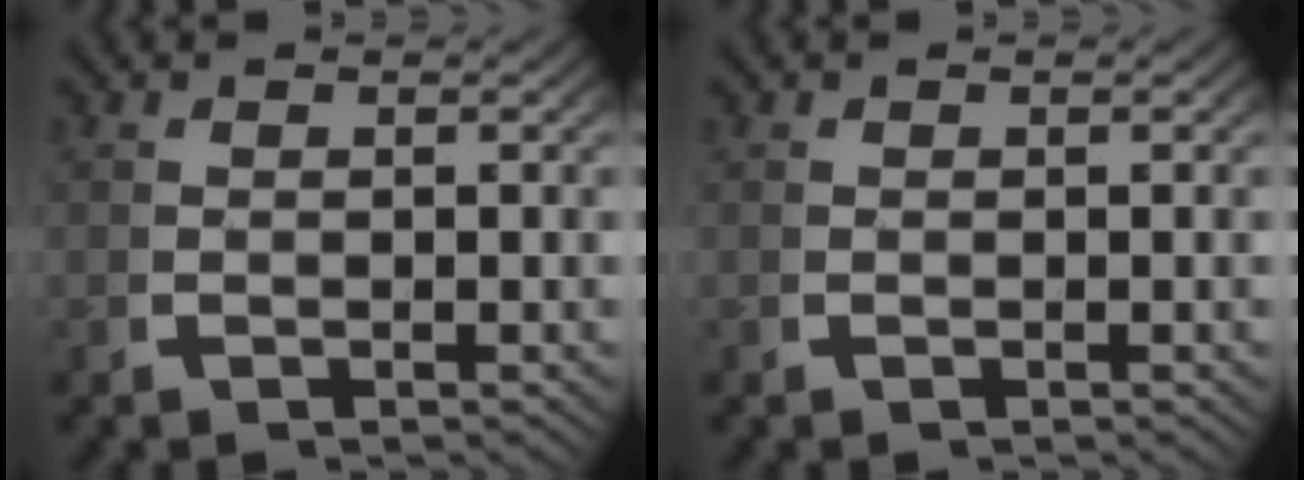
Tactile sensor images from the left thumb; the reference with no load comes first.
{"total": 0.0}